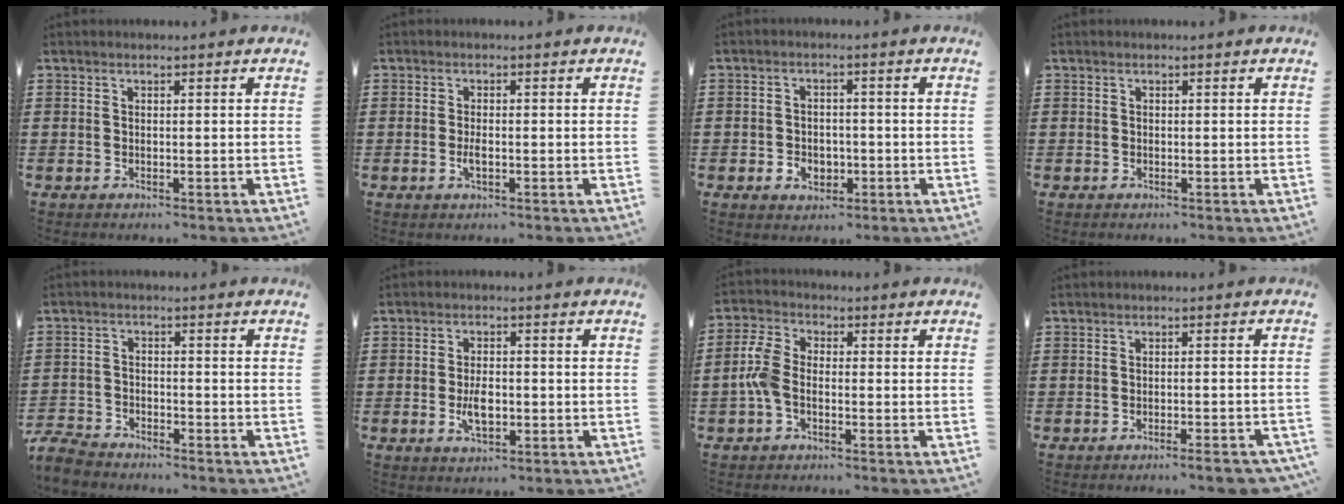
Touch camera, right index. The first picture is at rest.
{"total": 1.8, "force": [-0.5, 0.7, 1.6], "torque": [-0.038, -0.005, -0.011]}
{"total": 3.1, "force": [-1.1, 2.5, 1.5], "torque": [-0.033, 0.004, -0.023]}
{"total": 0.0}
{"total": 3.9, "force": [-3.8, 0.7, 0.6], "torque": [-0.027, -0.002, -0.082]}
{"total": 4.4, "force": [-0.9, 2.2, 3.7], "torque": [-0.064, -0.003, -0.018]}
{"total": 5.4, "force": [-1.4, 3.2, 4.1], "torque": [-0.108, 0.001, -0.035]}
{"total": 3.0, "force": [-2.4, 0.1, 1.9], "torque": [-0.029, -0.006, -0.042]}